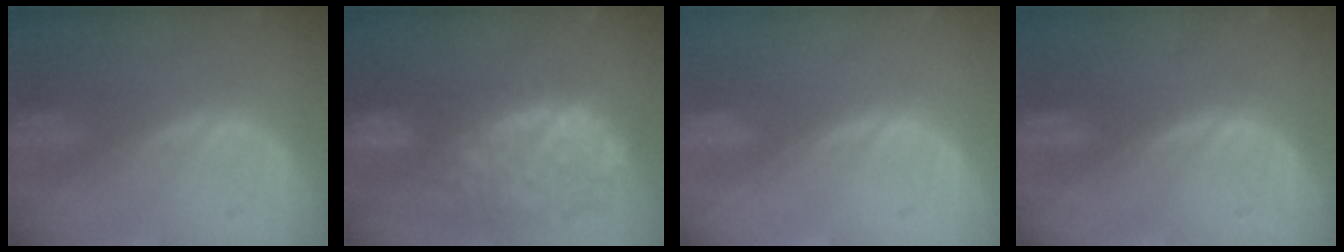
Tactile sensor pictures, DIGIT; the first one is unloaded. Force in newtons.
{"total": 12.0, "press": 9.9, "slide": 6.8}
{"total": 0.0}
{"total": 0.0}